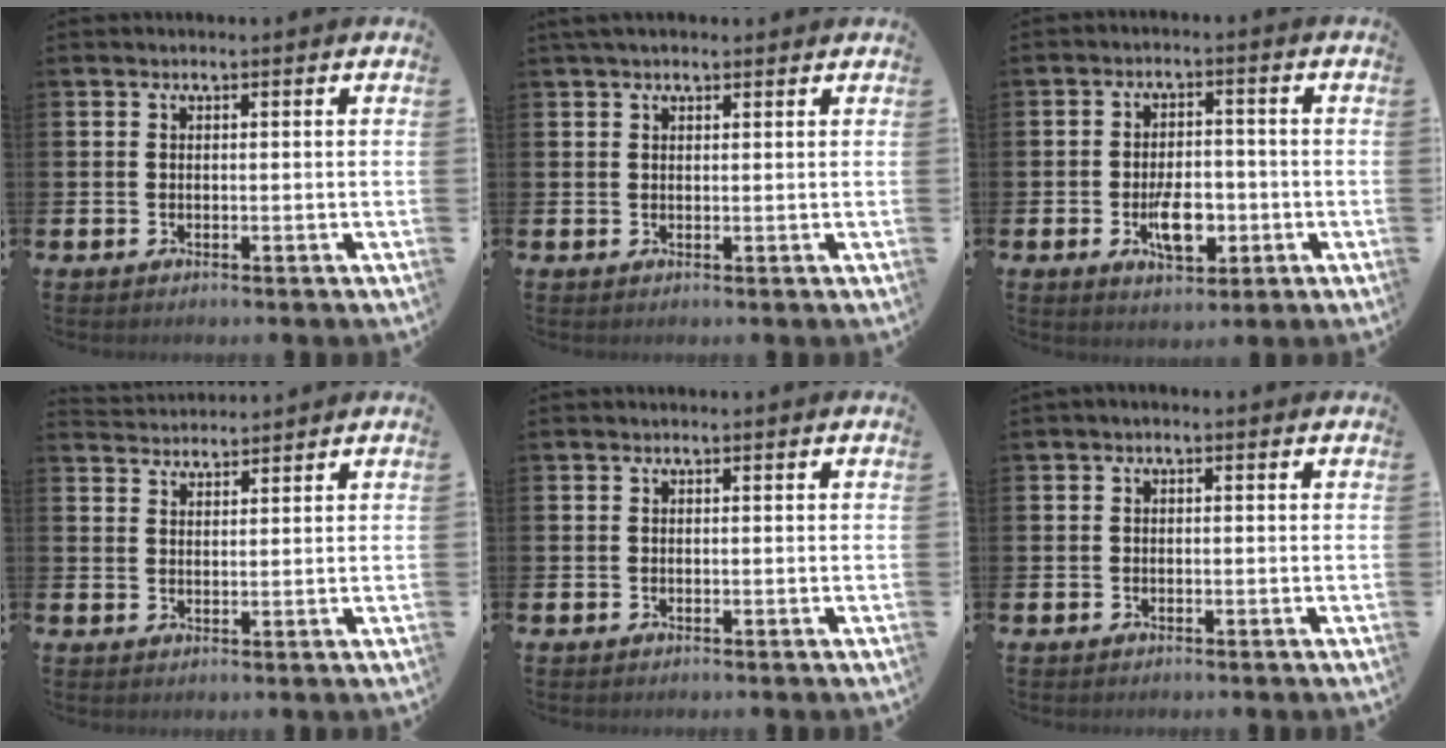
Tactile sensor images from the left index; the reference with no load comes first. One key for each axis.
{"total": 1.8, "fx": 1.5, "fy": 0.6, "fz": 0.7, "tx": -0.008, "ty": 0.005, "tz": 0.026}
{"total": 6.0, "fx": -1.8, "fy": 3.1, "fz": 4.8, "tx": -0.076, "ty": 0.006, "tz": -0.034}
{"total": 3.1, "fx": 3.1, "fy": 0.4, "fz": -0.3, "tx": -0.002, "ty": -0.014, "tz": 0.058}
{"total": 0.0}
{"total": 0.5, "fx": -0.3, "fy": 0.2, "fz": 0.4, "tx": -0.008, "ty": -0.001, "tz": -0.006}